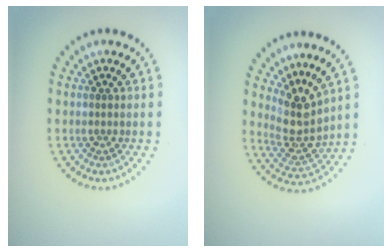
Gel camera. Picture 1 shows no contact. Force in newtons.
{"total": 3.7, "press": 2.8, "slide": 2.5}